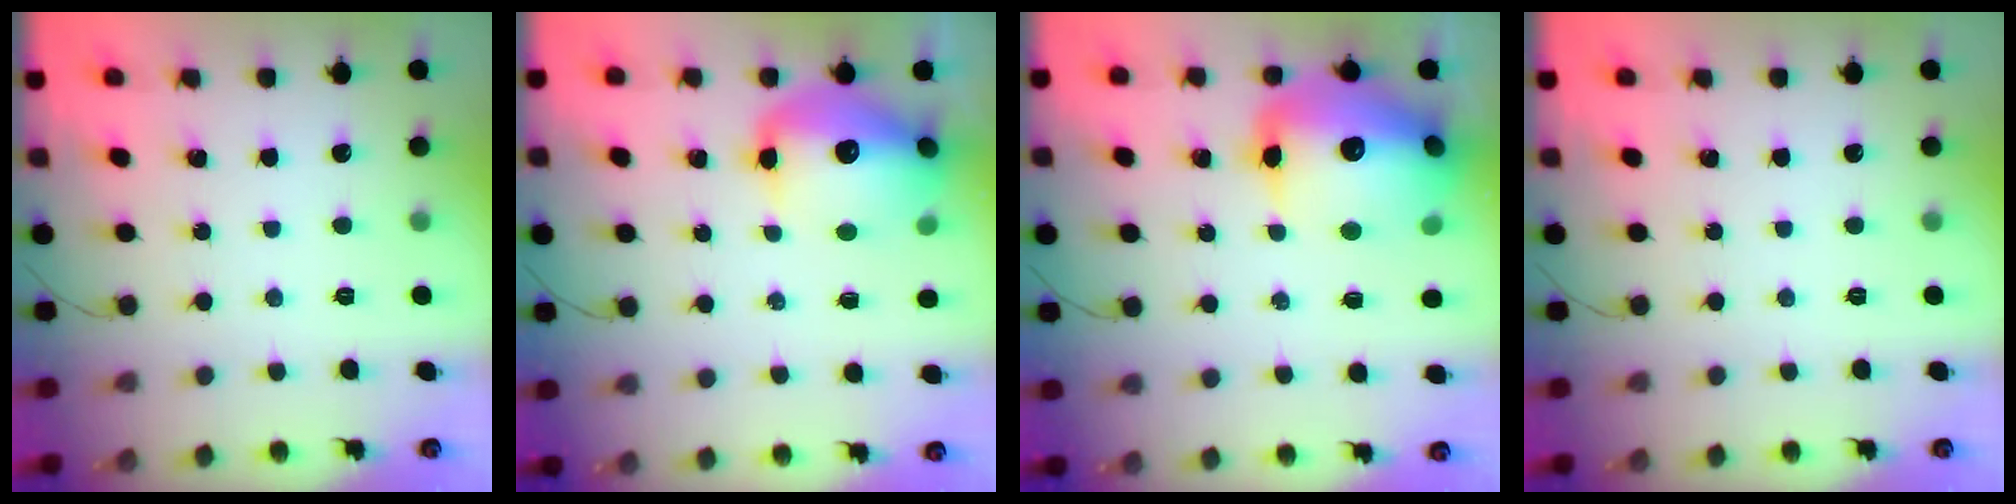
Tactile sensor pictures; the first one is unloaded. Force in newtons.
{"total": 16.2, "press": 15.6, "slide": 4.1}
{"total": 22.3, "press": 21.8, "slide": 4.6}
{"total": 0.0}